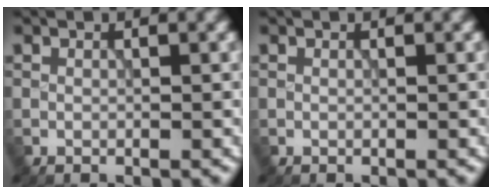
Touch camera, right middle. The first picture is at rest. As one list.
[{"total": 0.0}]